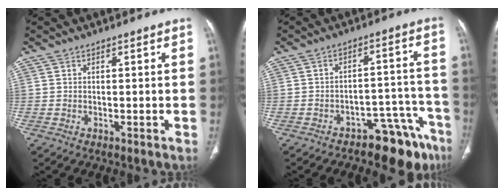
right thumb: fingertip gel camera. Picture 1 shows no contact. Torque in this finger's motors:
{"motor_torque": [0.87, 1.40, -0.17, -0.02, 0.20]}